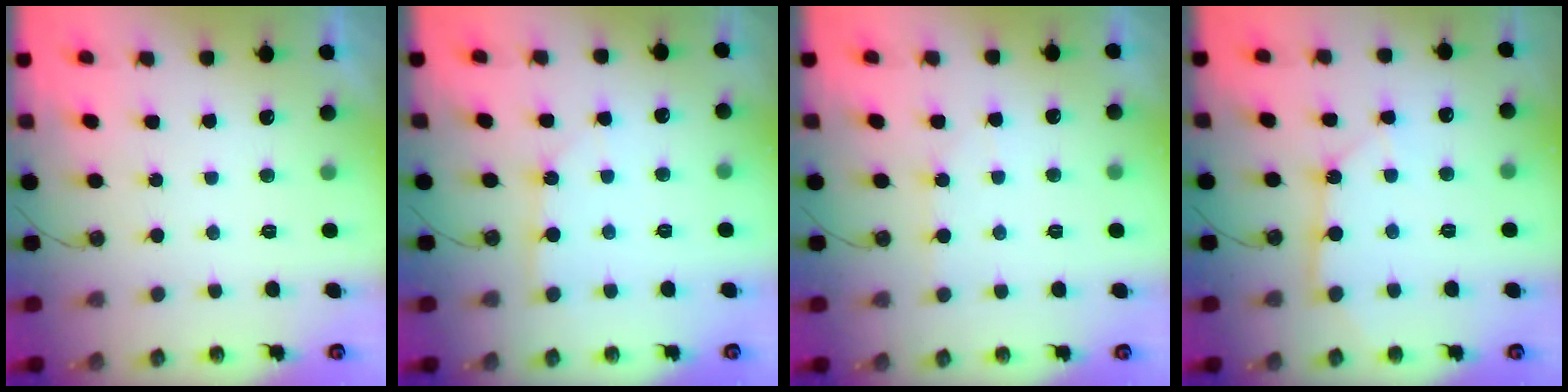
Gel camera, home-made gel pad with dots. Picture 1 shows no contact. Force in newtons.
{"total": 2.8, "press": 2.8, "slide": 0.3}
{"total": 3.5, "press": 3.5, "slide": 0.6}
{"total": 8.5, "press": 8.4, "slide": 0.8}